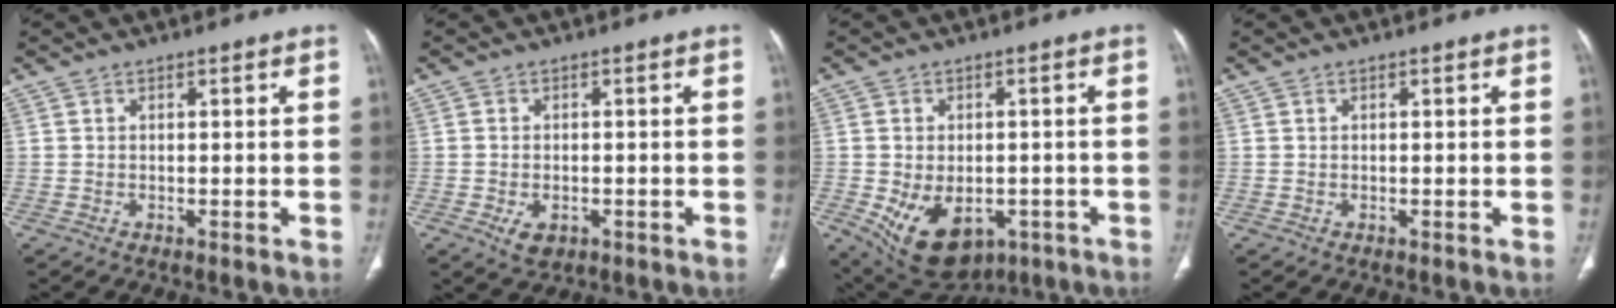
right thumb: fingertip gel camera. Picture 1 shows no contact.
{"total": 3.6, "force": [-1.4, 2.4, 2.3], "torque": [-0.037, 0.003, -0.014]}
{"total": 13.8, "force": [-5.0, 9.3, 8.9], "torque": [-0.140, 0.002, -0.053]}
{"total": 0.0}